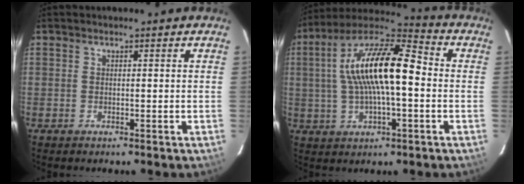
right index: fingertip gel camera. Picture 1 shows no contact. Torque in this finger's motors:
{"motor_torque": [1.62, 0.52, 1.05, 0.21]}